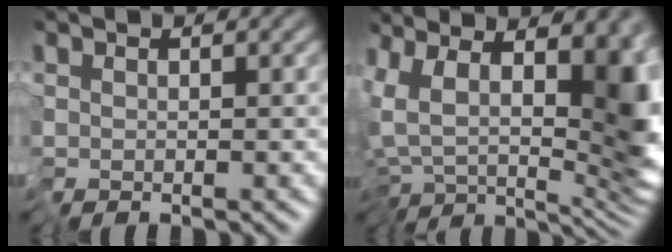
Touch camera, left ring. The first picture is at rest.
{"total": 13.1, "force": [3.6, 5.7, 11.3], "torque": [-0.181, -0.009, 0.076]}